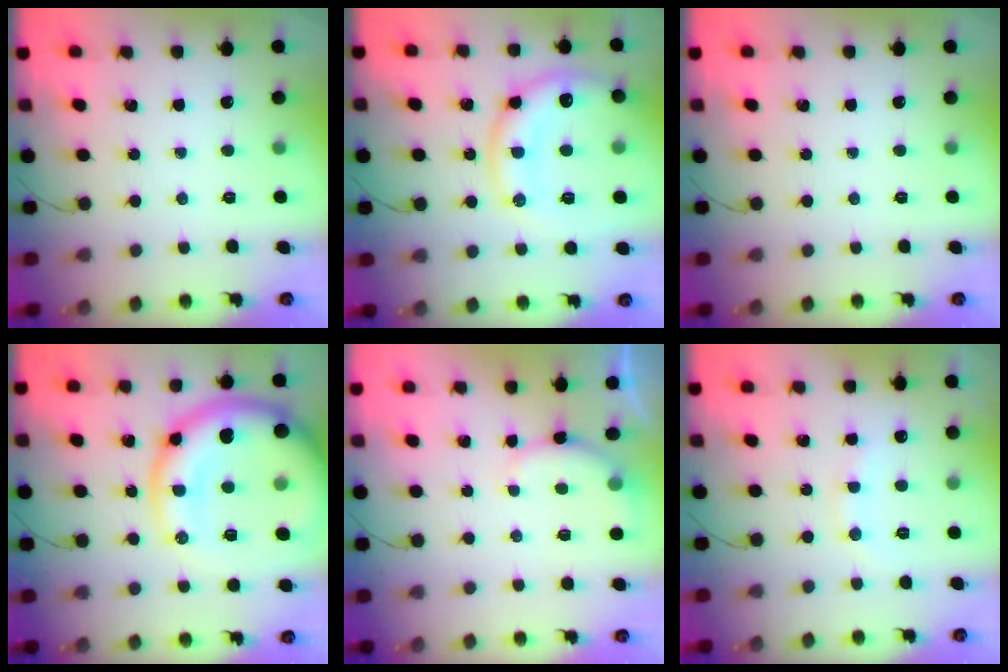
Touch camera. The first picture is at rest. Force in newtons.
{"total": 16.7, "press": 16.6, "slide": 1.9}
{"total": 0.0}
{"total": 22.0, "press": 21.6, "slide": 4.0}
{"total": 6.1, "press": 6.1, "slide": 1.0}
{"total": 9.2, "press": 9.1, "slide": 1.5}